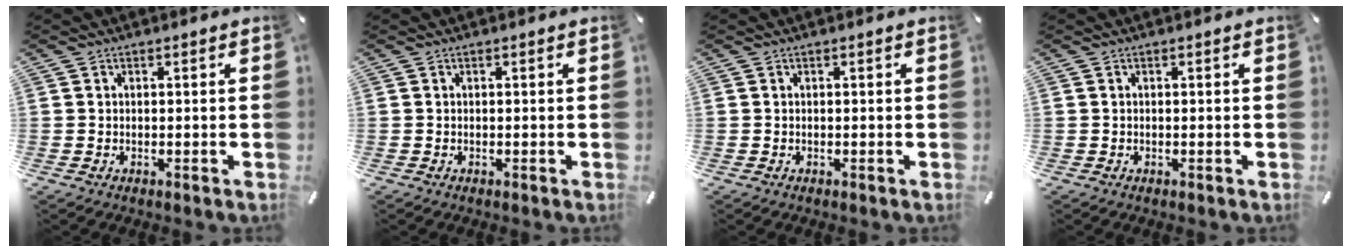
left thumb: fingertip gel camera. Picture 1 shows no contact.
{"total": 0.0}
{"total": 0.0}
{"total": 0.0}